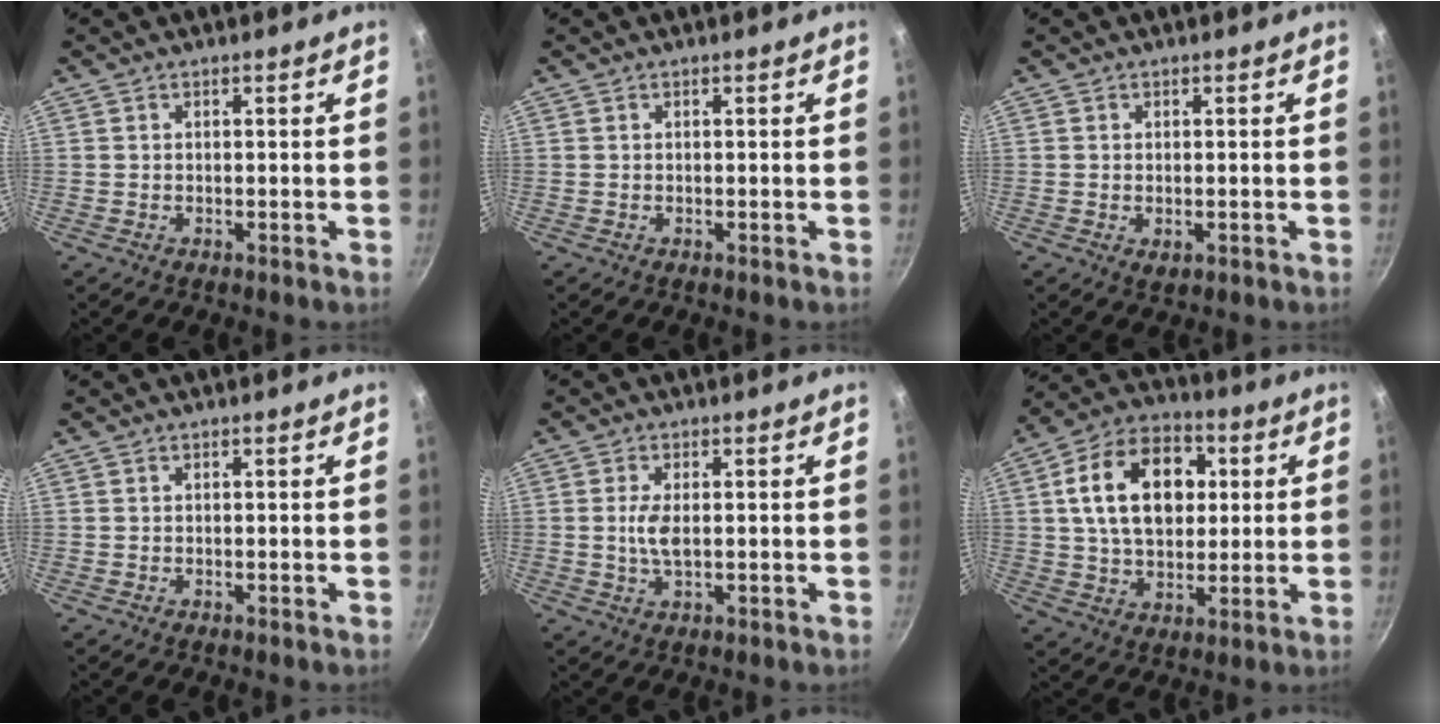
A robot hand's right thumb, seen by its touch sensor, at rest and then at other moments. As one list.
[{"total": 0.0}, {"total": 1.7, "force": [-0.3, 1.0, 1.4], "torque": [-0.022, -0.004, -0.003]}, {"total": 0.0}, {"total": 5.2, "force": [-0.1, 2.3, 4.7], "torque": [-0.102, -0.001, -0.005]}, {"total": 18.3, "force": [3.7, 12.5, 12.9], "torque": [-0.184, 0.013, 0.052]}]